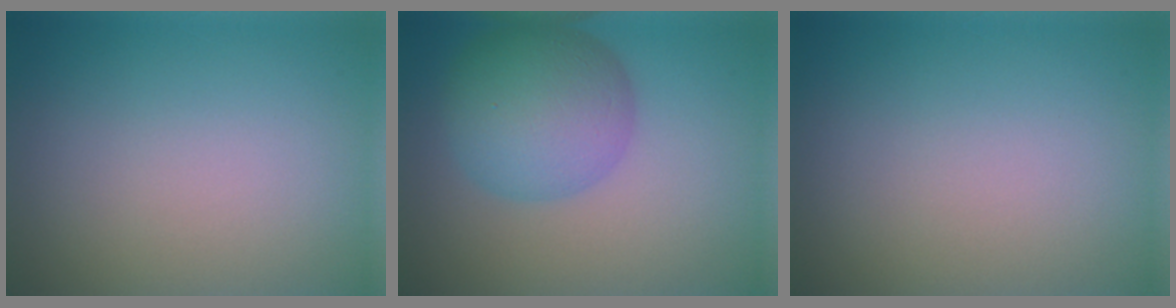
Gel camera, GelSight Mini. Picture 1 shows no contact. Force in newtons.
{"total": 7.1, "press": 7.1, "slide": 0.2}
{"total": 0.0}